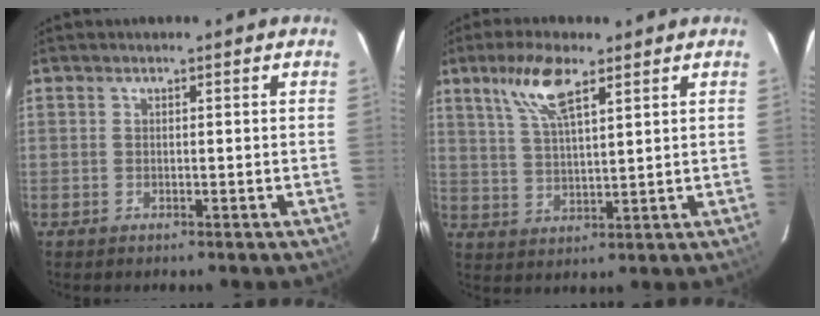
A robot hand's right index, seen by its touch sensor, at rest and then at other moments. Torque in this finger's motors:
{"motor_torque": [0.95, 0.67, 0.52, 0.10]}